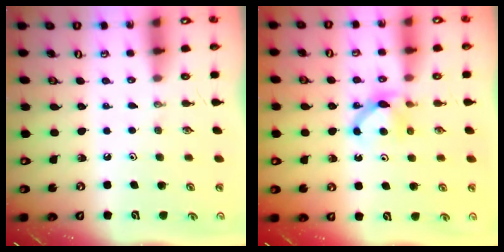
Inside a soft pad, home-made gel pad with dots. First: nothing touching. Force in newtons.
{"total": 5.9, "press": 5.8, "slide": 0.8}